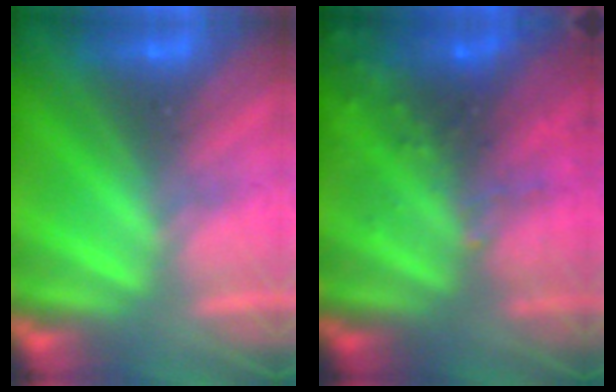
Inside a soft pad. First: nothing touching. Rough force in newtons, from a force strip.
{"total": 9.6}